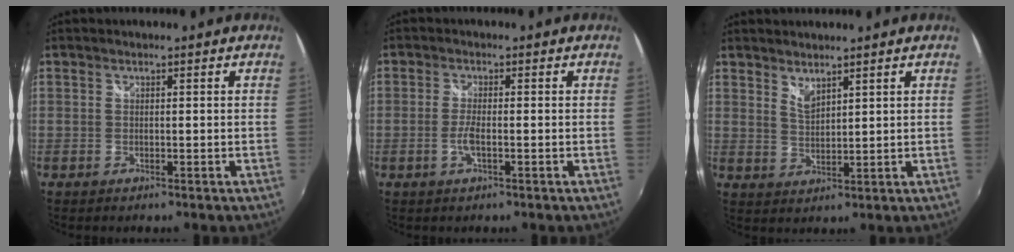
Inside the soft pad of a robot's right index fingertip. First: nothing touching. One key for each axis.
{"total": 2.9, "fx": -1.0, "fy": 0.4, "fz": 2.7, "tx": -0.058, "ty": -0.003, "tz": -0.020}
{"total": 3.1, "fx": 2.7, "fy": 0.6, "fz": 1.4, "tx": -0.023, "ty": -0.003, "tz": 0.047}